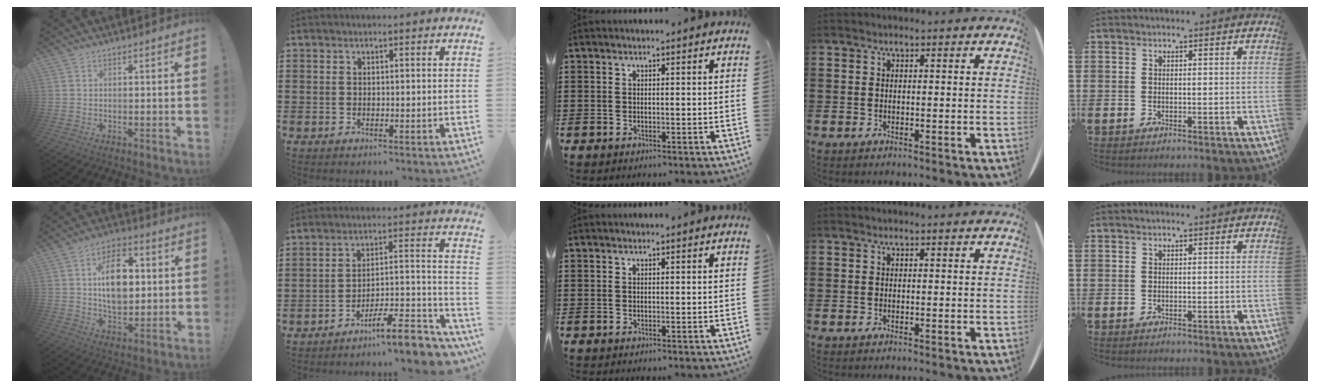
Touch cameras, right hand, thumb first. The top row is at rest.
{"thumb": {"total": 14.6, "force": [2.4, 9.5, 10.8], "torque": [-0.169, 0.011, 0.041]}, "index": {"total": 10.1, "force": [-8.2, 1.8, 5.6], "torque": [-0.075, 0.021, -0.152]}}